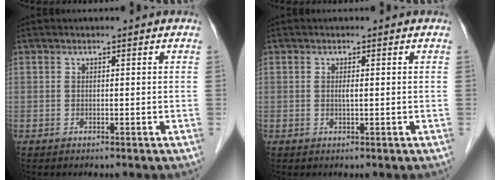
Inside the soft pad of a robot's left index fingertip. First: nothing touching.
{"total": 0.8, "force": [0.1, 0.0, 0.7], "torque": [-0.017, -0.001, 0.001]}